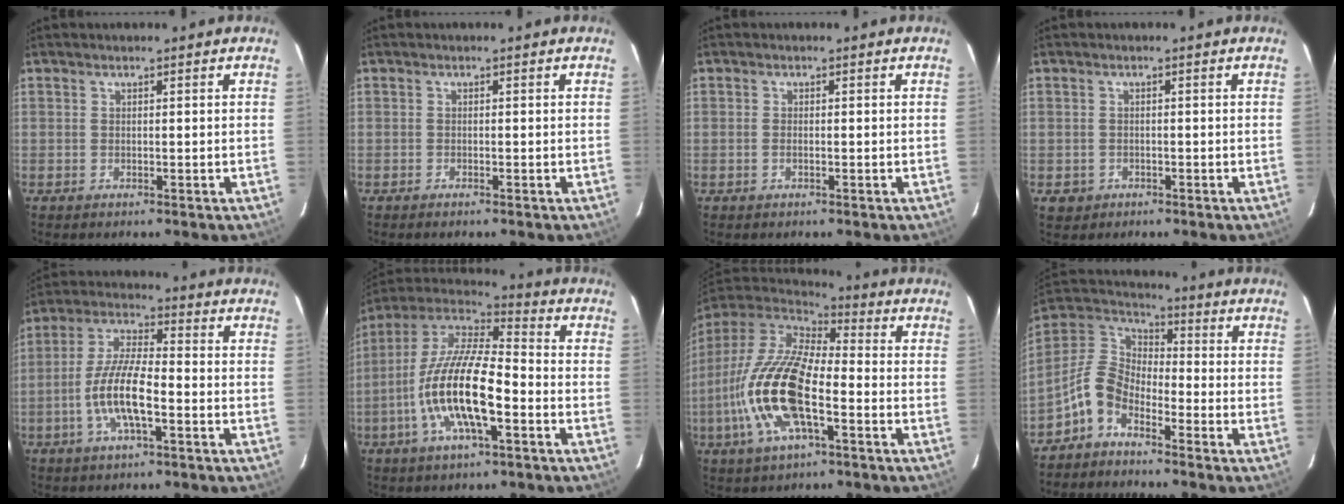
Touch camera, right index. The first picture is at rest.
{"total": 0.6, "force": [-0.6, 0.1, 0.1], "torque": [-0.002, -0.002, -0.012]}
{"total": 0.7, "force": [-0.3, 0.4, 0.6], "torque": [-0.013, 0.001, -0.006]}
{"total": 2.5, "force": [-1.0, 2.3, 0.4], "torque": [-0.012, 0.001, -0.010]}
{"total": 11.0, "force": [-3.7, 3.0, 9.9], "torque": [-0.206, 0.003, -0.071]}
{"total": 17.8, "force": [-5.6, 5.4, 16.0], "torque": [-0.316, -0.008, -0.113]}
{"total": 20.1, "force": [-6.2, 7.7, 17.5], "torque": [-0.363, -0.020, -0.127]}
{"total": 8.5, "force": [-5.2, 4.8, 4.8], "torque": [-0.104, 0.022, -0.116]}